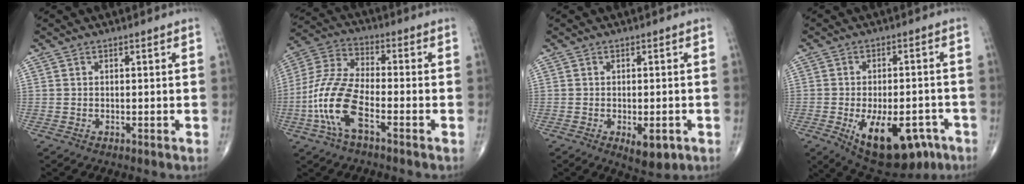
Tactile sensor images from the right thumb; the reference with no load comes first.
{"total": 13.0, "force": [-4.9, 5.1, 10.9], "torque": [-0.246, 0.030, -0.100]}
{"total": 5.1, "force": [-1.9, 2.2, 4.2], "torque": [-0.049, -0.001, -0.018]}
{"total": 16.4, "force": [-7.3, 8.2, 12.1], "torque": [-0.159, 0.017, -0.090]}